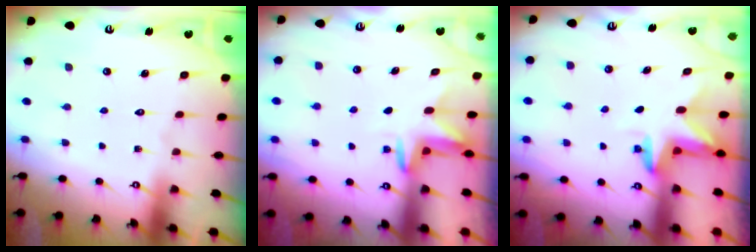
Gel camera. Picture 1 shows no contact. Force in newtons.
{"total": 3.7, "press": 3.7, "slide": 0.4}
{"total": 3.2, "press": 3.2, "slide": 0.2}